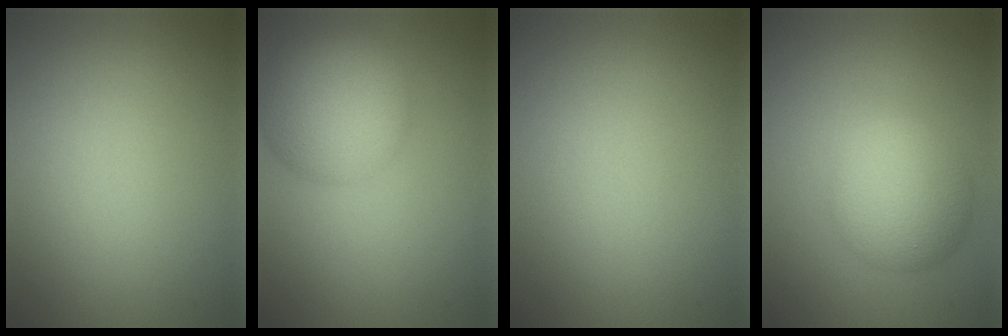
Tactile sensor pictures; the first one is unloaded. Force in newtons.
{"total": 7.3, "press": 7.3, "slide": 0.3}
{"total": 0.0}
{"total": 5.8, "press": 5.8, "slide": 0.3}